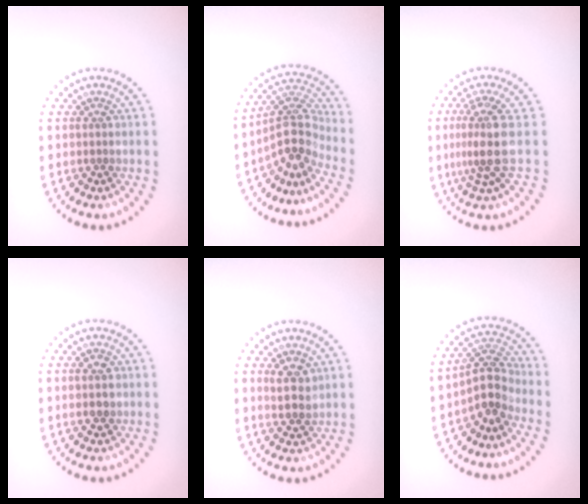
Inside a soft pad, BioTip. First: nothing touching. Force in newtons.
{"total": 4.1, "press": 3.2, "slide": 2.6}
{"total": 3.9, "press": 2.9, "slide": 2.6}
{"total": 1.9, "press": 1.9, "slide": 0.0}
{"total": 2.4, "press": 2.3, "slide": 0.8}
{"total": 3.4, "press": 2.9, "slide": 1.8}